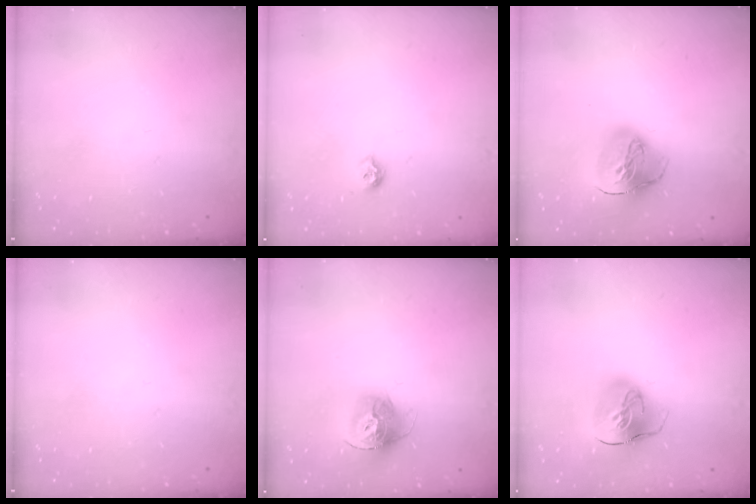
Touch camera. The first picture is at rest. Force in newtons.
{"total": 6.4, "press": 6.4, "slide": 0.6}
{"total": 18.0, "press": 17.9, "slide": 1.8}
{"total": 0.0}
{"total": 14.1, "press": 14.0, "slide": 1.4}
{"total": 14.5, "press": 14.4, "slide": 2.0}